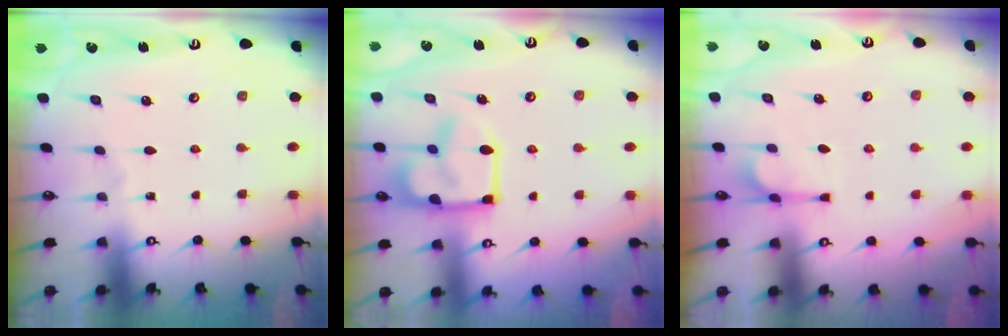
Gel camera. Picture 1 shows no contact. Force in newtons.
{"total": 14.7, "press": 14.6, "slide": 1.2}
{"total": 2.2, "press": 1.8, "slide": 1.2}